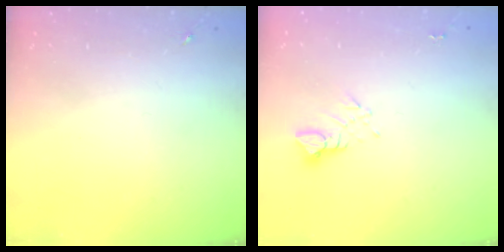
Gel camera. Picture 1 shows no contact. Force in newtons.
{"total": 3.2, "press": 3.2, "slide": 0.2}